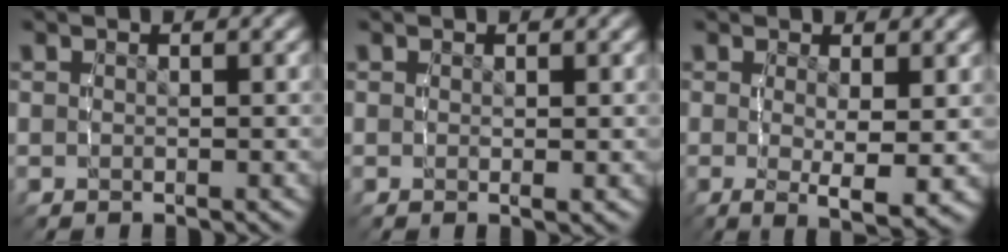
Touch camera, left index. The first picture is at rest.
{"total": 0.6, "force": [0.3, 0.1, 0.5], "torque": [-0.004, 0.000, 0.005]}
{"total": 4.9, "force": [-1.0, 0.9, 4.8], "torque": [-0.066, -0.019, -0.006]}